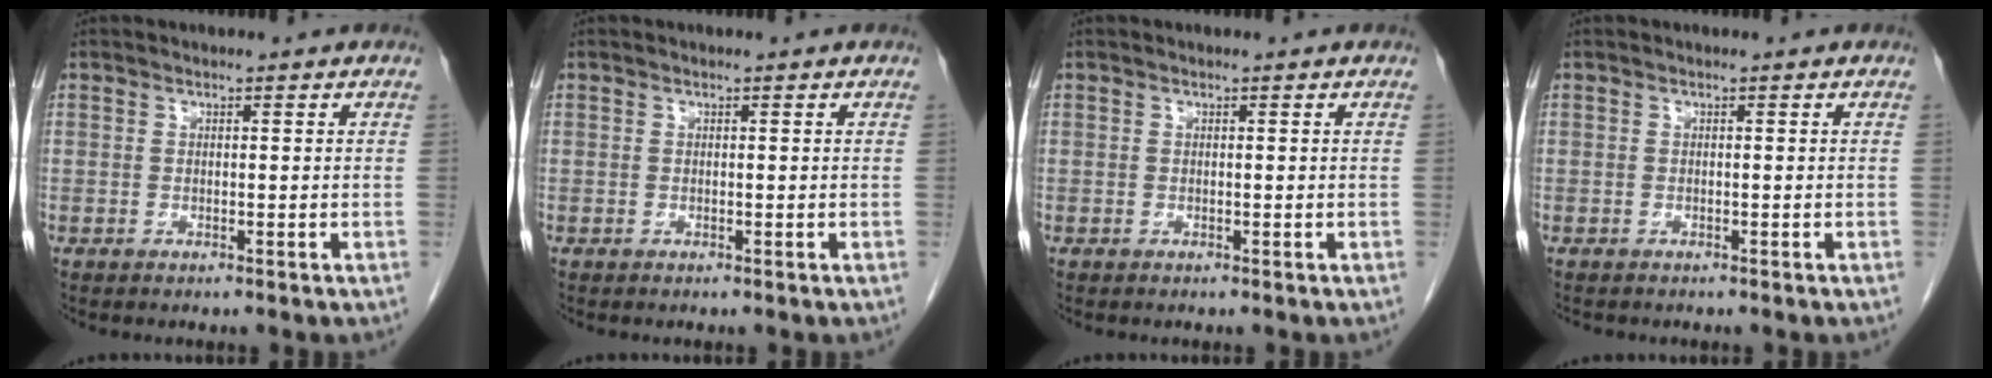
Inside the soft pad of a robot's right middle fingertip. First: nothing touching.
{"total": 0.0}
{"total": 0.0}
{"total": 1.1, "force": [-1.0, 0.4, 0.3], "torque": [-0.010, -0.002, -0.011]}